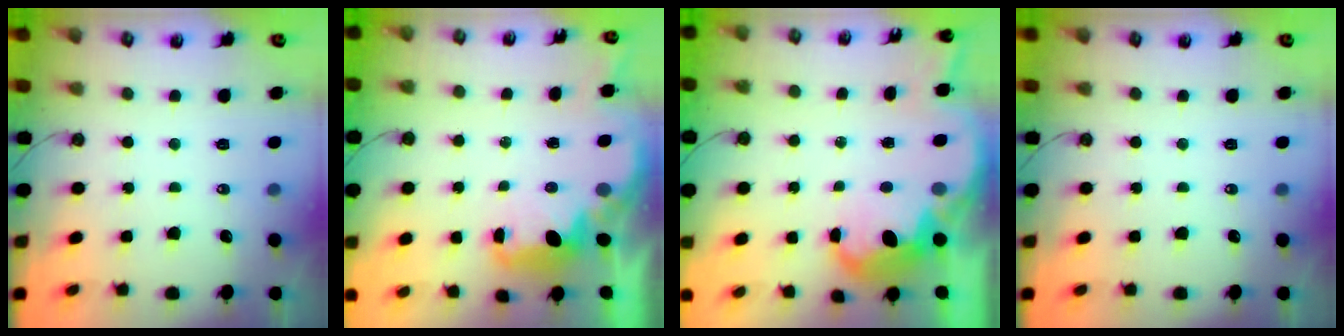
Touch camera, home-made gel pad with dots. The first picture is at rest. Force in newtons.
{"total": 2.8, "press": 2.8, "slide": 0.4}
{"total": 6.9, "press": 6.8, "slide": 0.7}
{"total": 0.0}